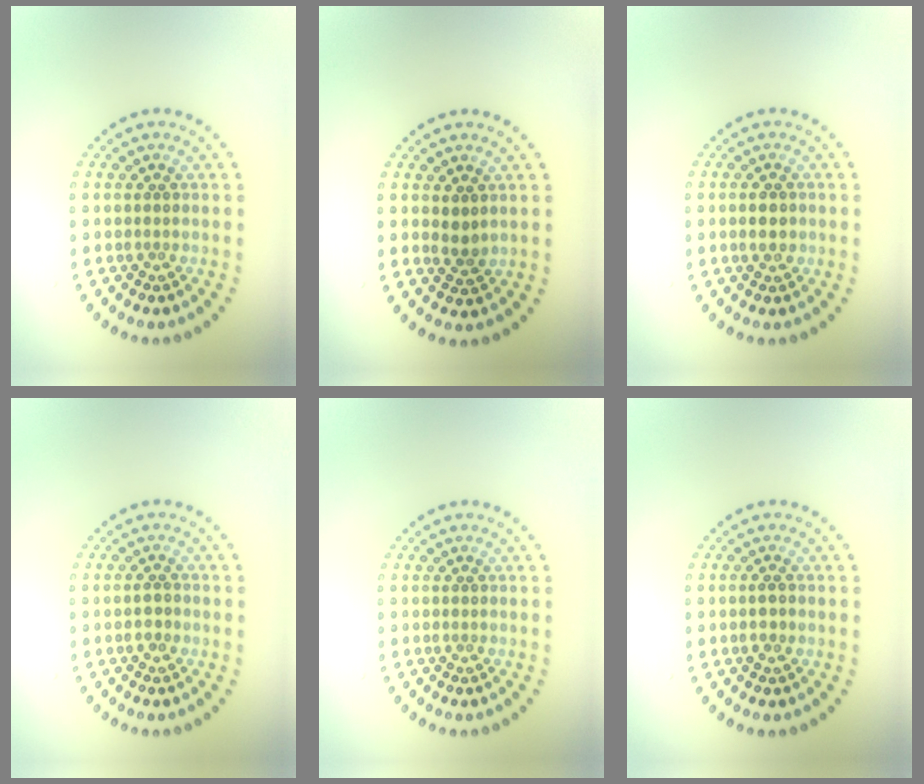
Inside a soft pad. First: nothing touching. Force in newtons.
{"total": 1.3, "press": 1.2, "slide": 0.6}
{"total": 1.5, "press": 1.5, "slide": 0.1}
{"total": 1.0, "press": 1.0, "slide": 0.2}
{"total": 0.0}
{"total": 1.2, "press": 1.0, "slide": 0.5}